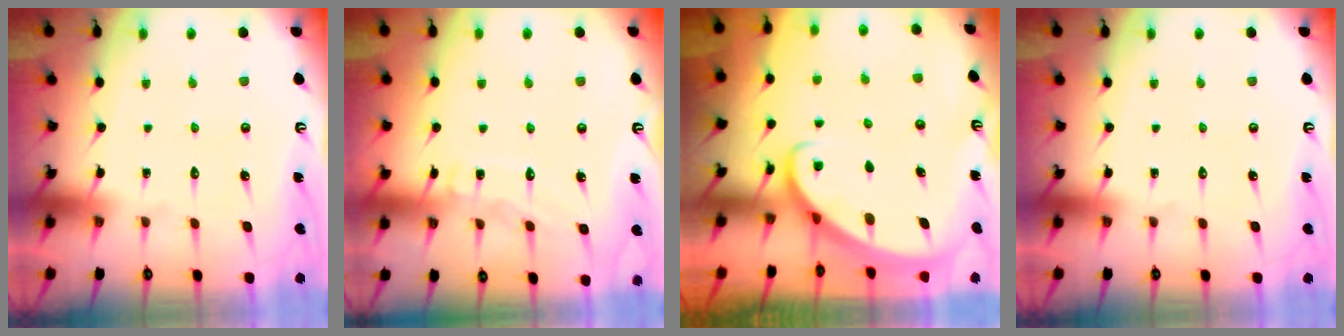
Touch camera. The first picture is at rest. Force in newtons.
{"total": 7.5, "press": 7.5, "slide": 0.6}
{"total": 2.7, "press": 2.7, "slide": 0.3}
{"total": 0.0}